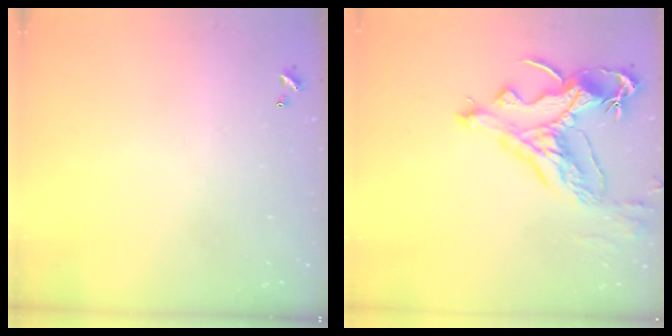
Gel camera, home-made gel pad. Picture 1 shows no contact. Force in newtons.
{"total": 5.8, "press": 5.5, "slide": 1.6}